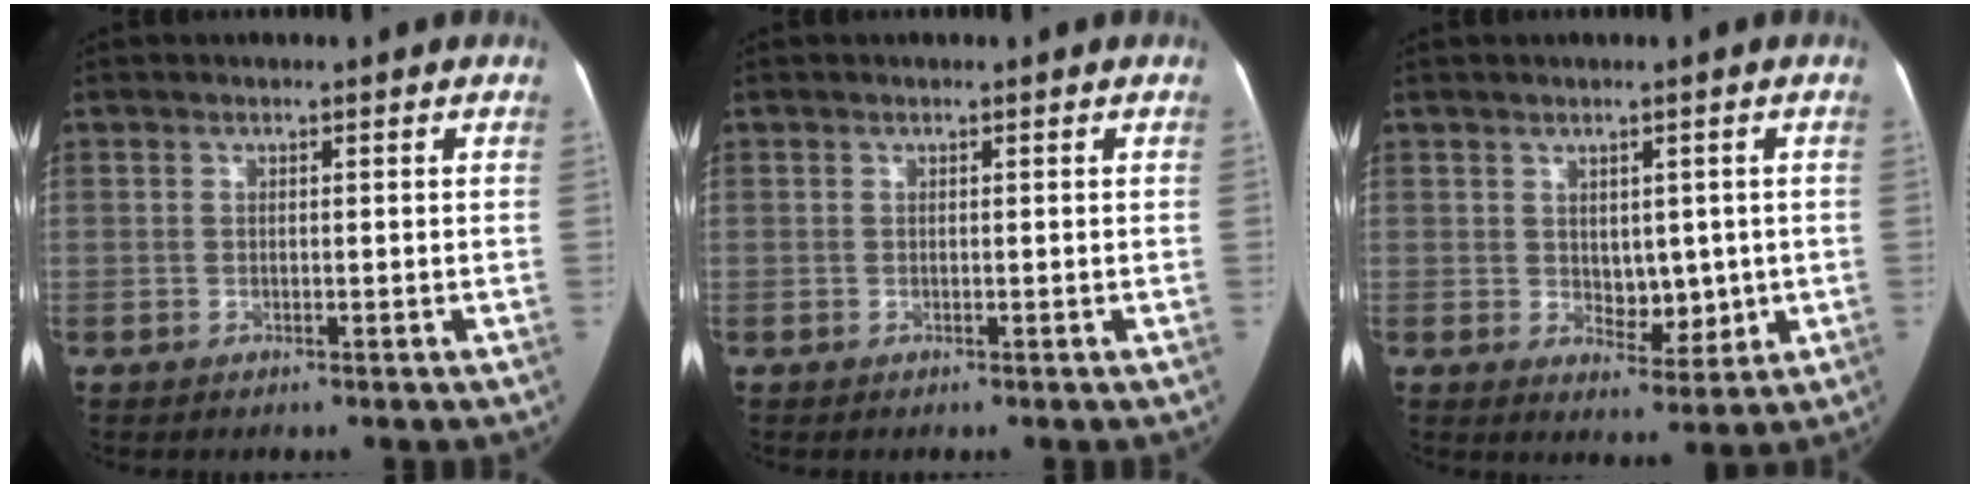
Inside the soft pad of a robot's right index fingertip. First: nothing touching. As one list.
[{"total": 0.0}, {"total": 5.0, "force": [0.3, 3.1, 3.9], "torque": [-0.048, -0.003, 0.016]}]